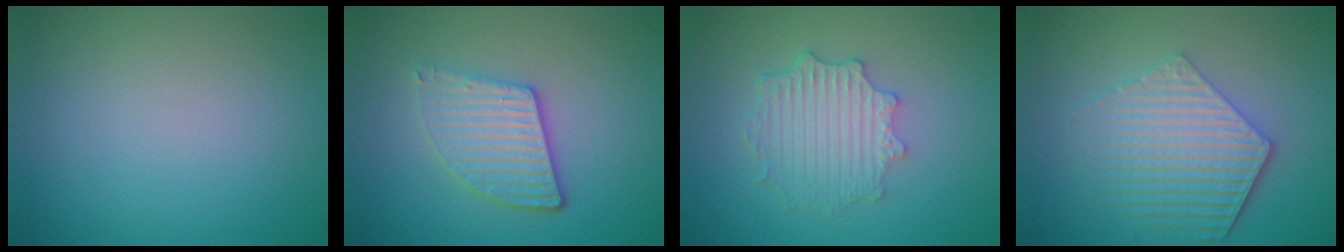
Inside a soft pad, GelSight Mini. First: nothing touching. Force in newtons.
{"total": 4.1, "press": 3.3, "slide": 2.4}
{"total": 4.0, "press": 3.2, "slide": 2.4}
{"total": 5.9, "press": 4.3, "slide": 4.0}